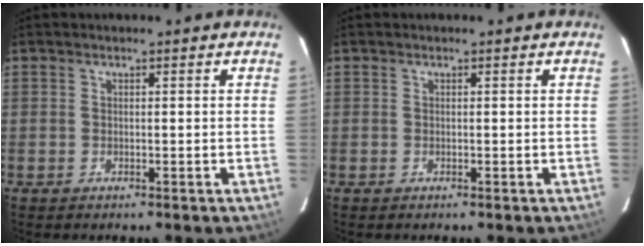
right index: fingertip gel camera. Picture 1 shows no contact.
{"total": 0.0}